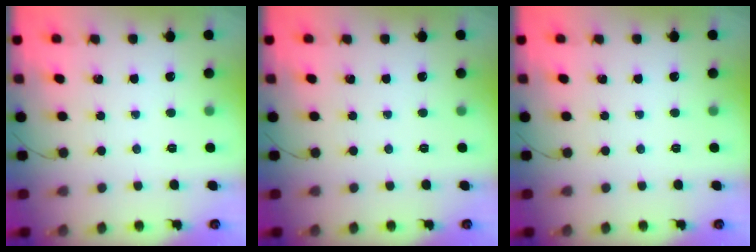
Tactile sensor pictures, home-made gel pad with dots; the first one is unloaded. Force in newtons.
{"total": 0.0}
{"total": 0.0}